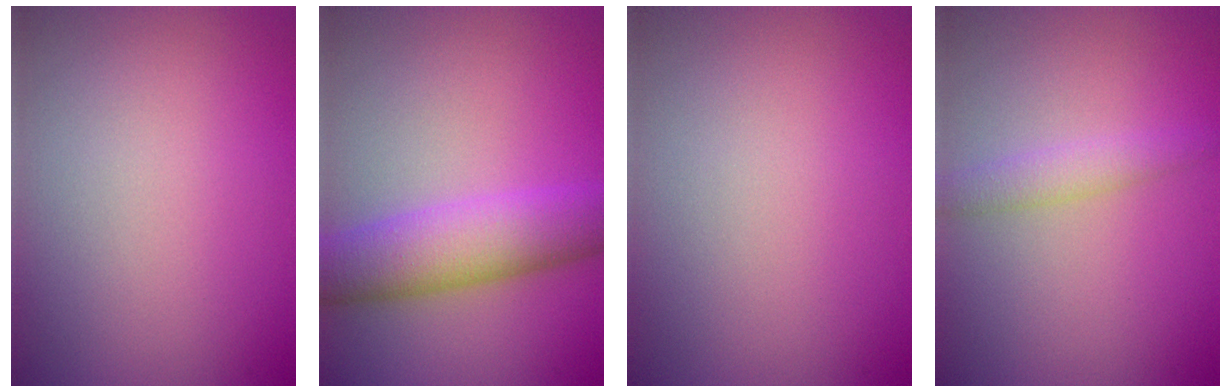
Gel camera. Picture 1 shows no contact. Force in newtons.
{"total": 6.4, "press": 6.4, "slide": 0.1}
{"total": 0.0}
{"total": 1.7, "press": 1.7, "slide": 0.1}